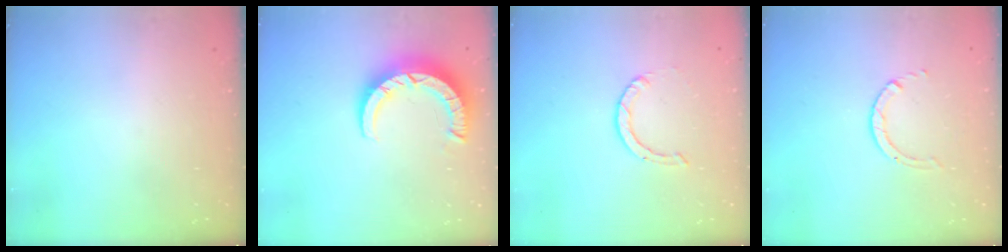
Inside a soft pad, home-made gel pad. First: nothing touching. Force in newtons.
{"total": 8.9, "press": 8.8, "slide": 1.1}
{"total": 0.9, "press": 0.9, "slide": 0.1}
{"total": 1.4, "press": 1.4, "slide": 0.1}